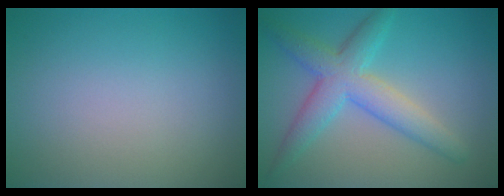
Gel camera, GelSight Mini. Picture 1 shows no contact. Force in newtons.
{"total": 5.1, "press": 5.1, "slide": 0.1}